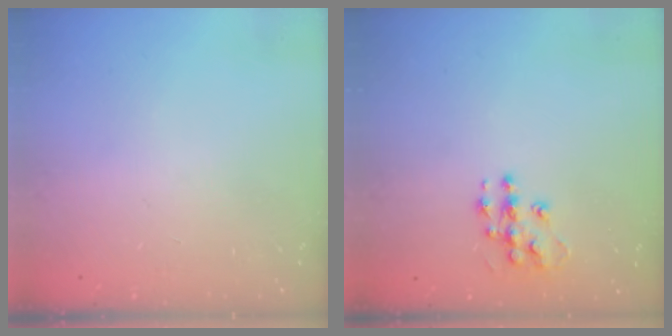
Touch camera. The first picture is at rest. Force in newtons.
{"total": 9.6, "press": 9.6, "slide": 0.5}